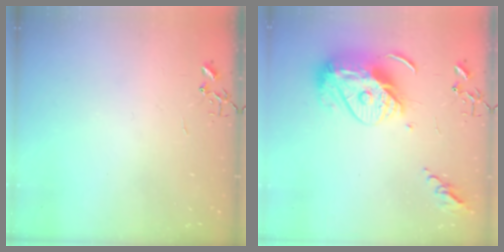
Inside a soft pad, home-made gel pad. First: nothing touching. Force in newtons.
{"total": 15.1, "press": 15.0, "slide": 1.4}